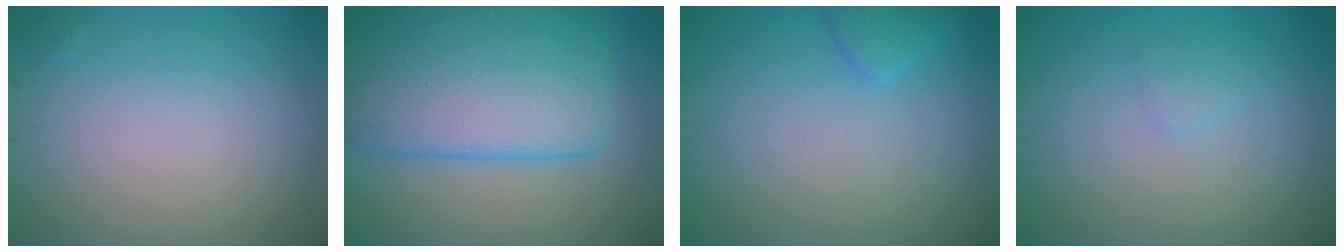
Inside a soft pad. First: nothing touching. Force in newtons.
{"total": 11.0, "press": 11.0, "slide": 0.6}
{"total": 1.4, "press": 1.4, "slide": 0.1}
{"total": 0.8, "press": 0.8, "slide": 0.0}